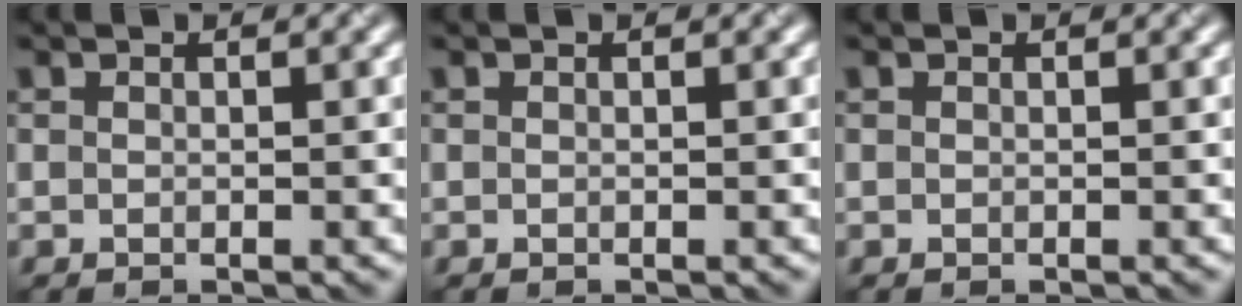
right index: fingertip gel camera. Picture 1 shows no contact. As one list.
[{"total": 0.0}, {"total": 0.0}]